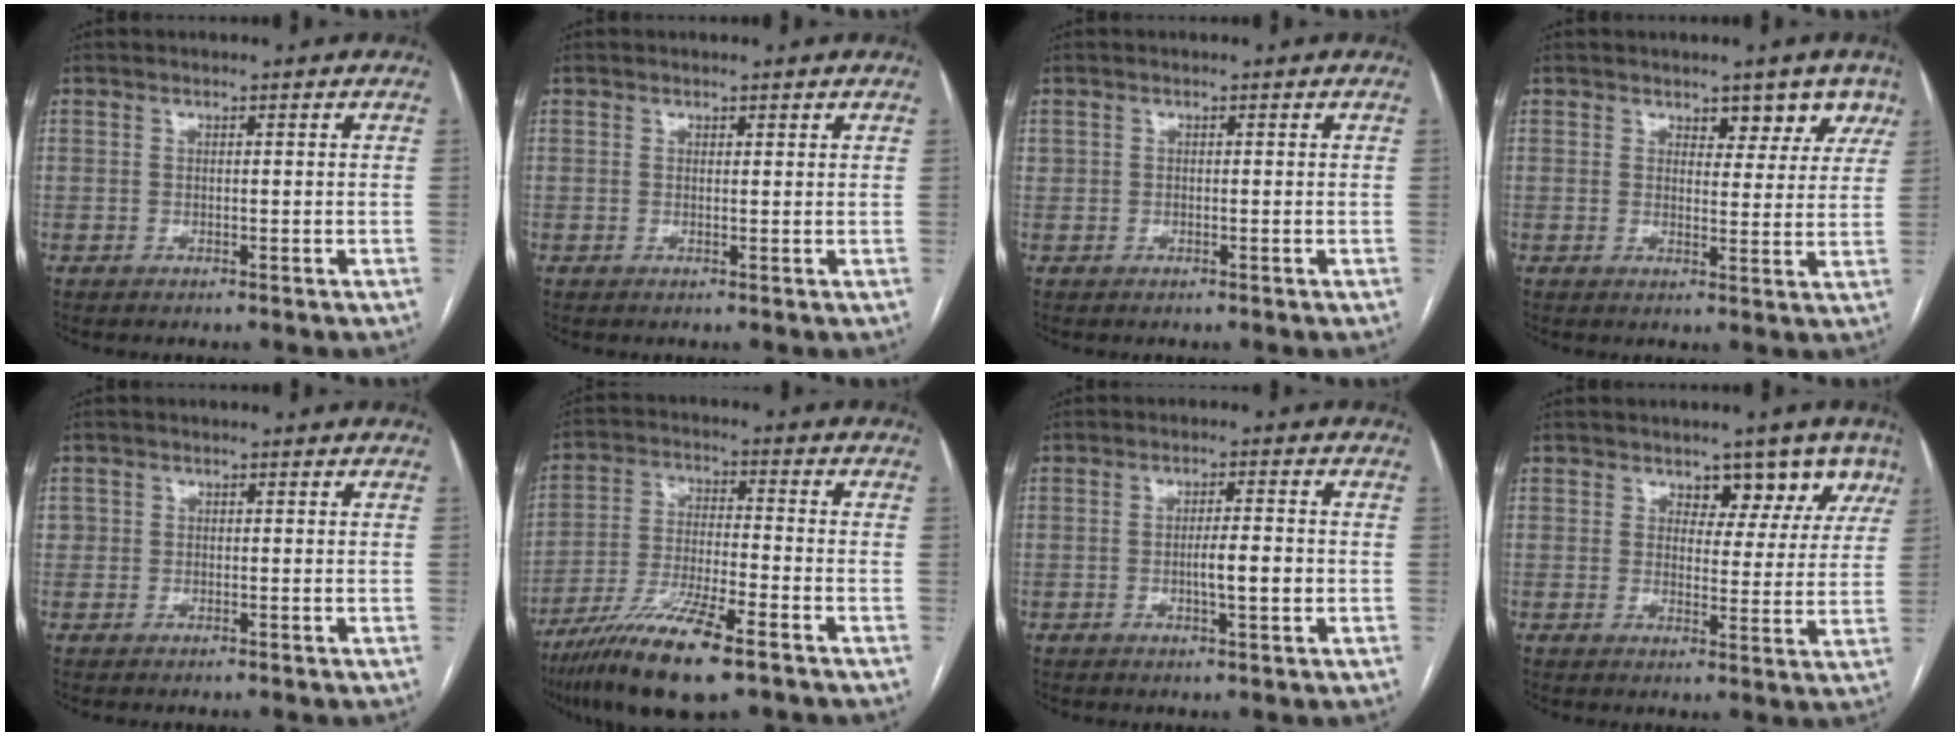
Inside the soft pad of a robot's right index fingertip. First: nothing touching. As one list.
[{"total": 0.6, "force": [0.5, 0.3, 0.2], "torque": [-0.004, 0.001, 0.007]}, {"total": 0.6, "force": [0.3, 0.5, 0.1], "torque": [0.011, 0.010, 0.006]}, {"total": 4.8, "force": [3.4, 2.7, 2.1], "torque": [-0.002, -0.001, 0.038]}, {"total": 1.4, "force": [0.2, 1.3, 0.2], "torque": [0.012, 0.010, 0.003]}, {"total": 14.0, "force": [-9.0, 1.9, 10.5], "torque": [-0.206, -0.032, -0.163]}, {"total": 4.2, "force": [-0.6, 0.7, 4.1], "torque": [-0.066, -0.001, -0.006]}, {"total": 6.1, "force": [4.1, 3.8, 2.5], "torque": [-0.009, 0.000, 0.046]}]